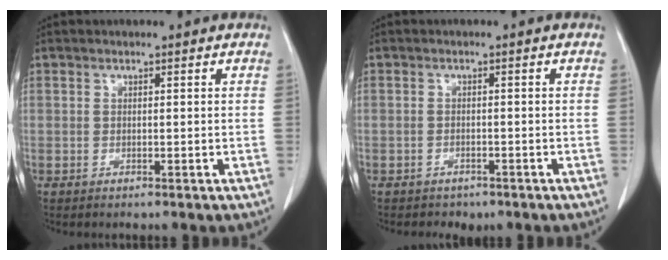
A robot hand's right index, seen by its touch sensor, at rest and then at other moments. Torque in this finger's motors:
{"motor_torque": [0.10, -0.09, 0.04, 0.00]}